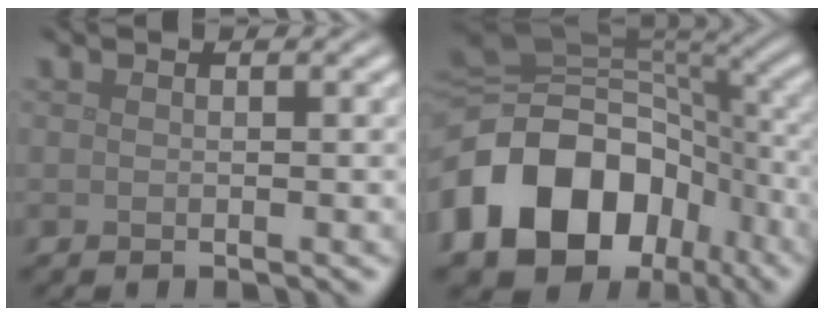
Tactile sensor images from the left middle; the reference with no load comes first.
{"total": 16.3, "force": [-6.0, 12.3, 8.8], "torque": [-0.190, -0.015, -0.108]}